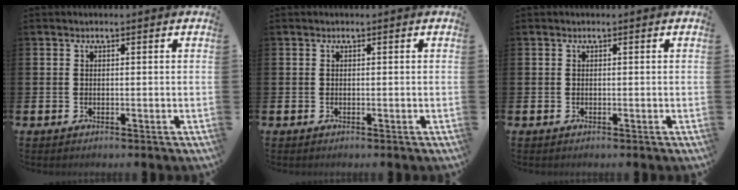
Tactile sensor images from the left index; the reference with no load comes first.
{"total": 0.0}
{"total": 0.0}